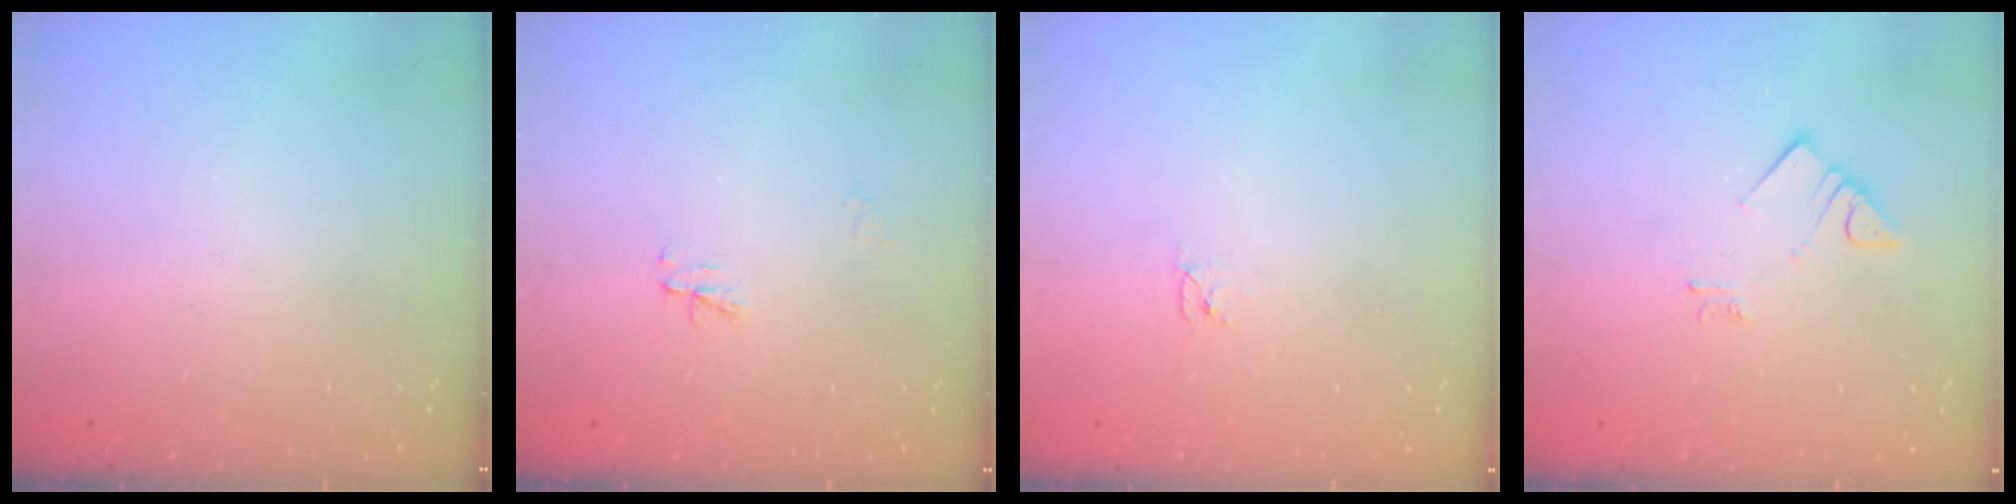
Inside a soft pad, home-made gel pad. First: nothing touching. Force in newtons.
{"total": 3.0, "press": 3.0, "slide": 0.4}
{"total": 2.6, "press": 2.6, "slide": 0.3}
{"total": 3.3, "press": 3.3, "slide": 0.1}